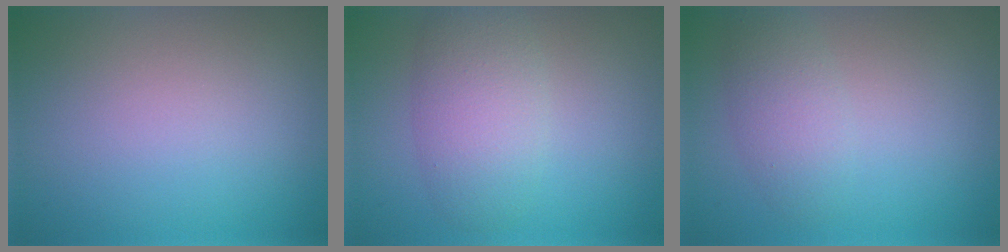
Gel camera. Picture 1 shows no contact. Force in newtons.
{"total": 4.4, "press": 4.4, "slide": 0.1}
{"total": 2.7, "press": 2.7, "slide": 0.1}